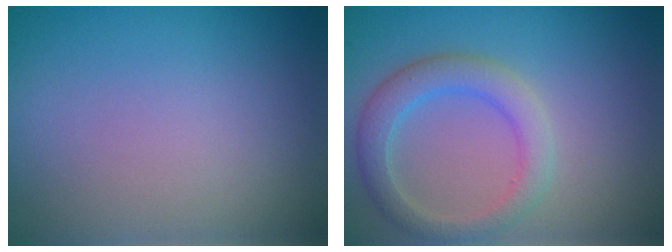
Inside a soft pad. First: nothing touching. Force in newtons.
{"total": 3.4, "press": 3.4, "slide": 0.3}